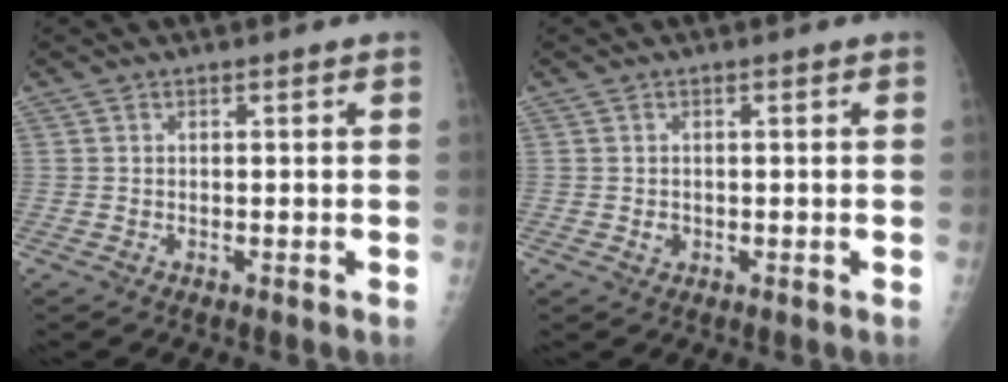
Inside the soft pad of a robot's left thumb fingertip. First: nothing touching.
{"total": 1.3, "force": [-0.2, 1.2, 0.5], "torque": [-0.004, 0.002, 0.001]}